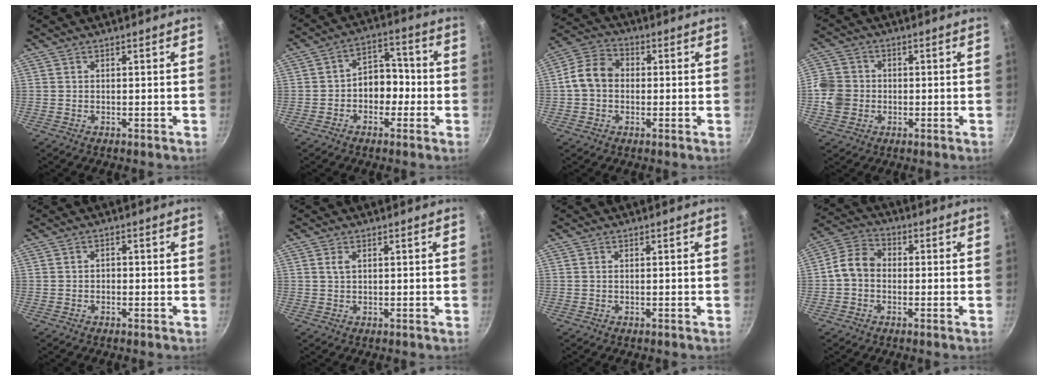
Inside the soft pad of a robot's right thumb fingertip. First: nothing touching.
{"total": 8.0, "force": [-1.5, 5.9, 5.3], "torque": [-0.040, 0.037, -0.037]}
{"total": 8.4, "force": [-0.1, 6.6, 5.1], "torque": [-0.087, 0.028, -0.014]}
{"total": 6.7, "force": [-1.0, 6.0, 2.9], "torque": [-0.046, 0.012, -0.023]}
{"total": 1.0, "force": [-0.3, 0.8, 0.5], "torque": [0.004, 0.005, -0.009]}
{"total": 1.4, "force": [0.6, 0.8, 1.1], "torque": [-0.025, 0.003, 0.014]}
{"total": 0.0}
{"total": 7.2, "force": [-0.6, 5.7, 4.4], "torque": [-0.071, 0.027, -0.025]}